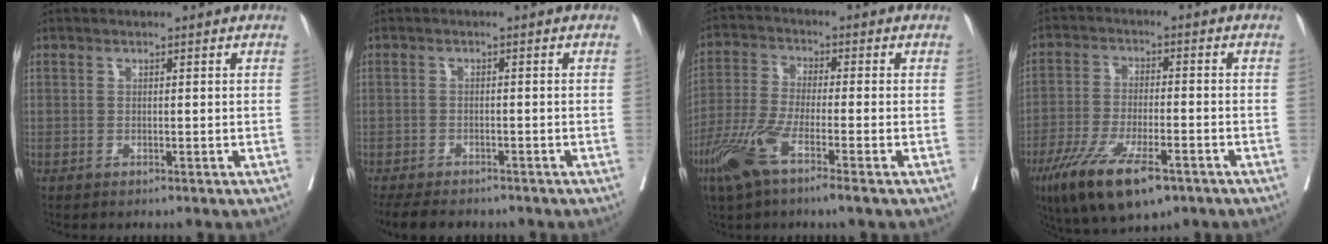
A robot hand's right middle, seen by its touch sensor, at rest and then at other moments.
{"total": 8.6, "force": [-7.3, 2.9, 3.6], "torque": [-0.057, -0.008, -0.106]}
{"total": 8.3, "force": [-4.7, 0.7, 6.8], "torque": [-0.152, -0.016, -0.098]}
{"total": 12.5, "force": [-7.5, 3.5, 9.4], "torque": [-0.174, -0.025, -0.125]}